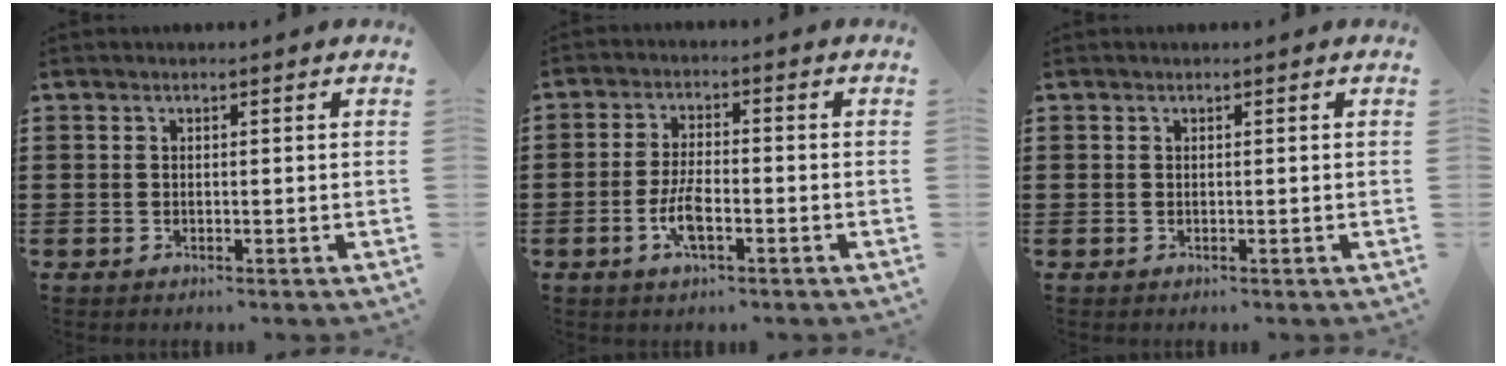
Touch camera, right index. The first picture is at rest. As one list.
[{"total": 5.1, "force": [-1.9, 1.8, 4.3], "torque": [-0.101, -0.001, -0.043]}, {"total": 0.0}]